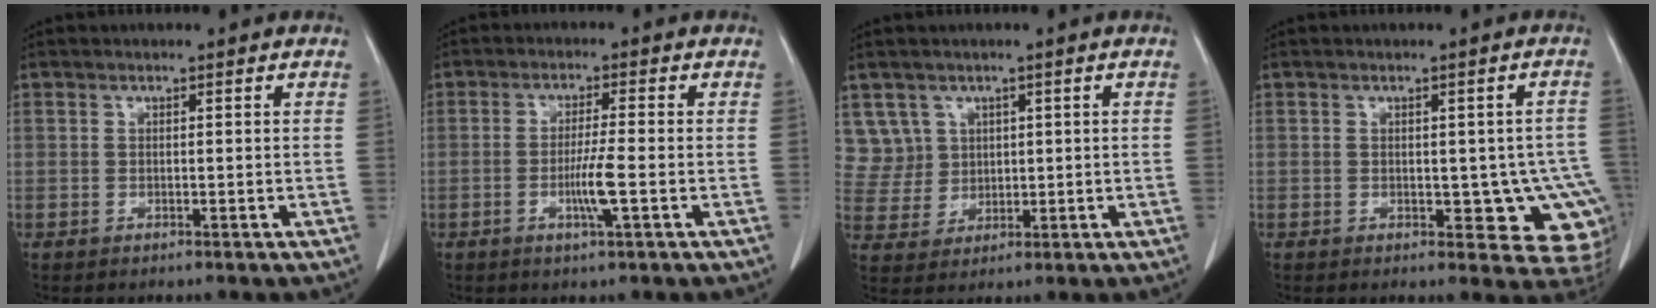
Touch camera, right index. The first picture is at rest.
{"total": 4.7, "force": [-1.4, -0.3, 4.5], "torque": [-0.085, -0.008, -0.027]}
{"total": 6.0, "force": [2.9, 5.3, -0.4], "torque": [0.010, 0.015, 0.068]}
{"total": 8.3, "force": [-1.8, 4.4, 6.8], "torque": [-0.059, 0.010, -0.014]}